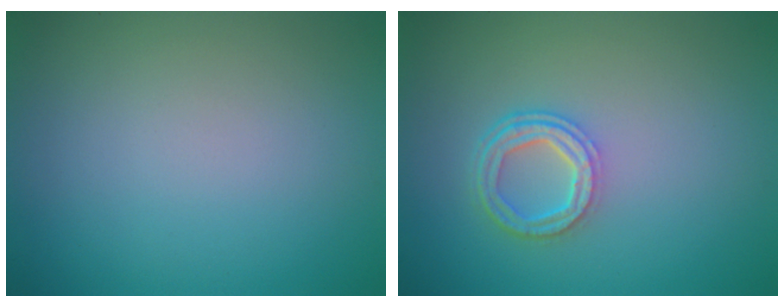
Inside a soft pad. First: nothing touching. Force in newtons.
{"total": 3.6, "press": 2.8, "slide": 2.3}